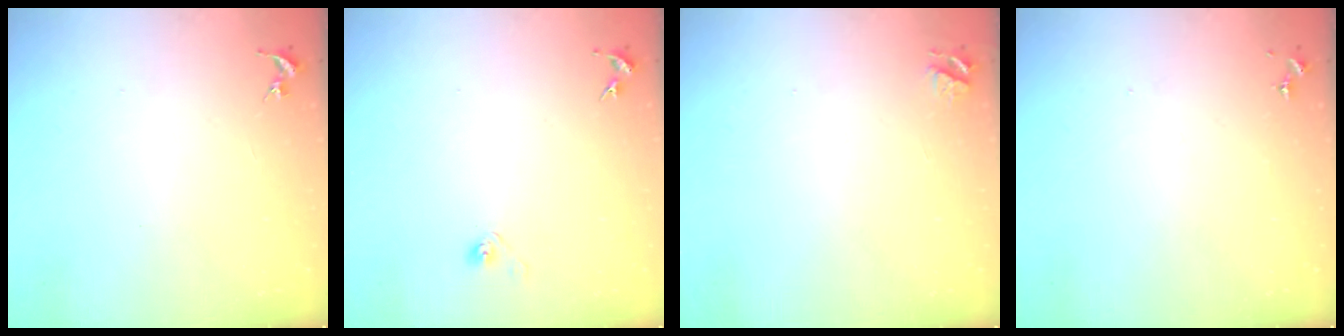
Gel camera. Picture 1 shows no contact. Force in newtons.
{"total": 3.8, "press": 3.7, "slide": 1.0}
{"total": 4.0, "press": 3.9, "slide": 0.4}
{"total": 0.0}